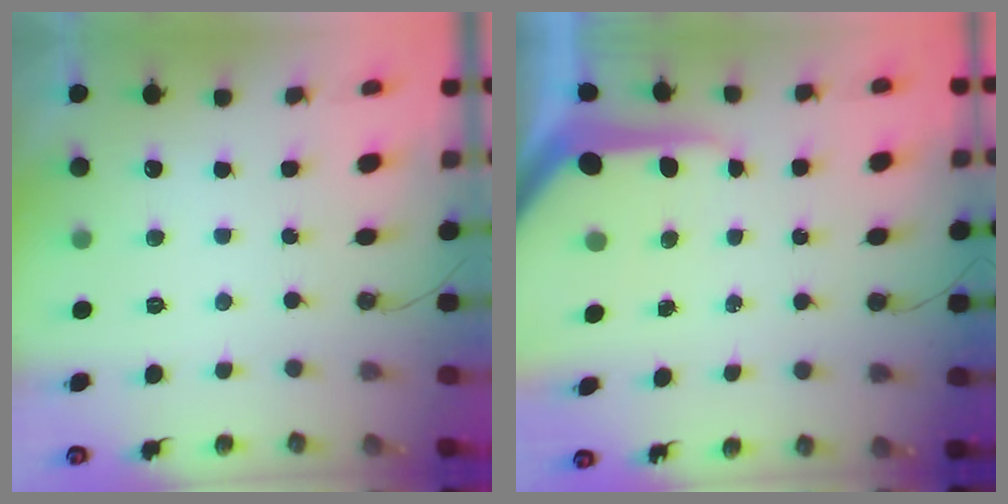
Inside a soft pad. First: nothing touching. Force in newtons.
{"total": 11.7, "press": 11.6, "slide": 0.9}